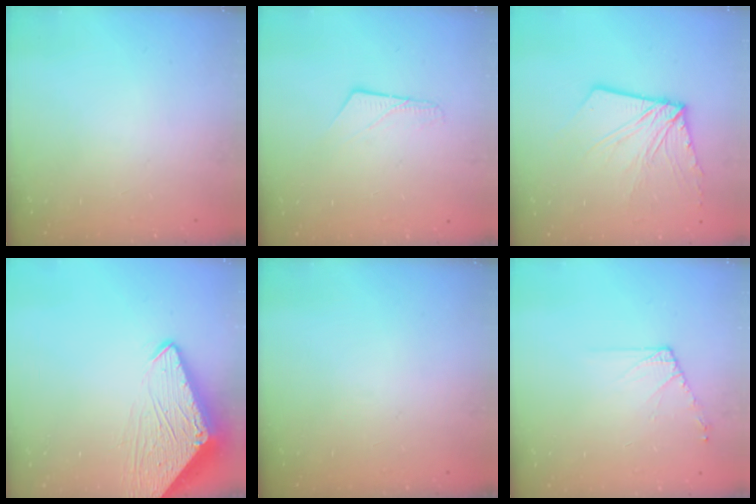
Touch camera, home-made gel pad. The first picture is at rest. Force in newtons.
{"total": 6.6, "press": 6.5, "slide": 0.5}
{"total": 10.6, "press": 10.5, "slide": 1.4}
{"total": 7.1, "press": 7.0, "slide": 0.7}
{"total": 0.0}
{"total": 6.5, "press": 6.4, "slide": 1.1}